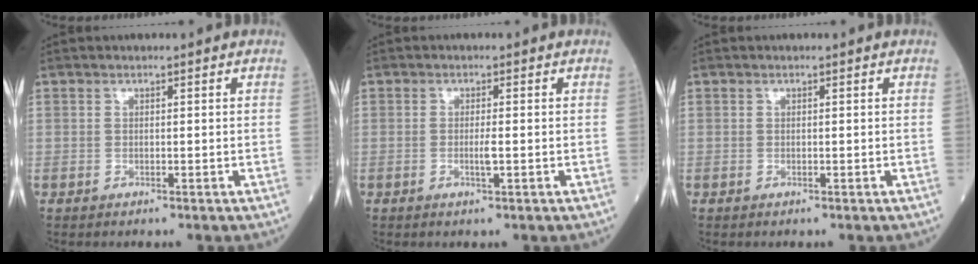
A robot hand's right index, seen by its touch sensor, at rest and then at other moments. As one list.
[{"total": 1.7, "force": [-0.4, -0.1, 1.7], "torque": [-0.035, -0.003, -0.008]}, {"total": 0.0}]